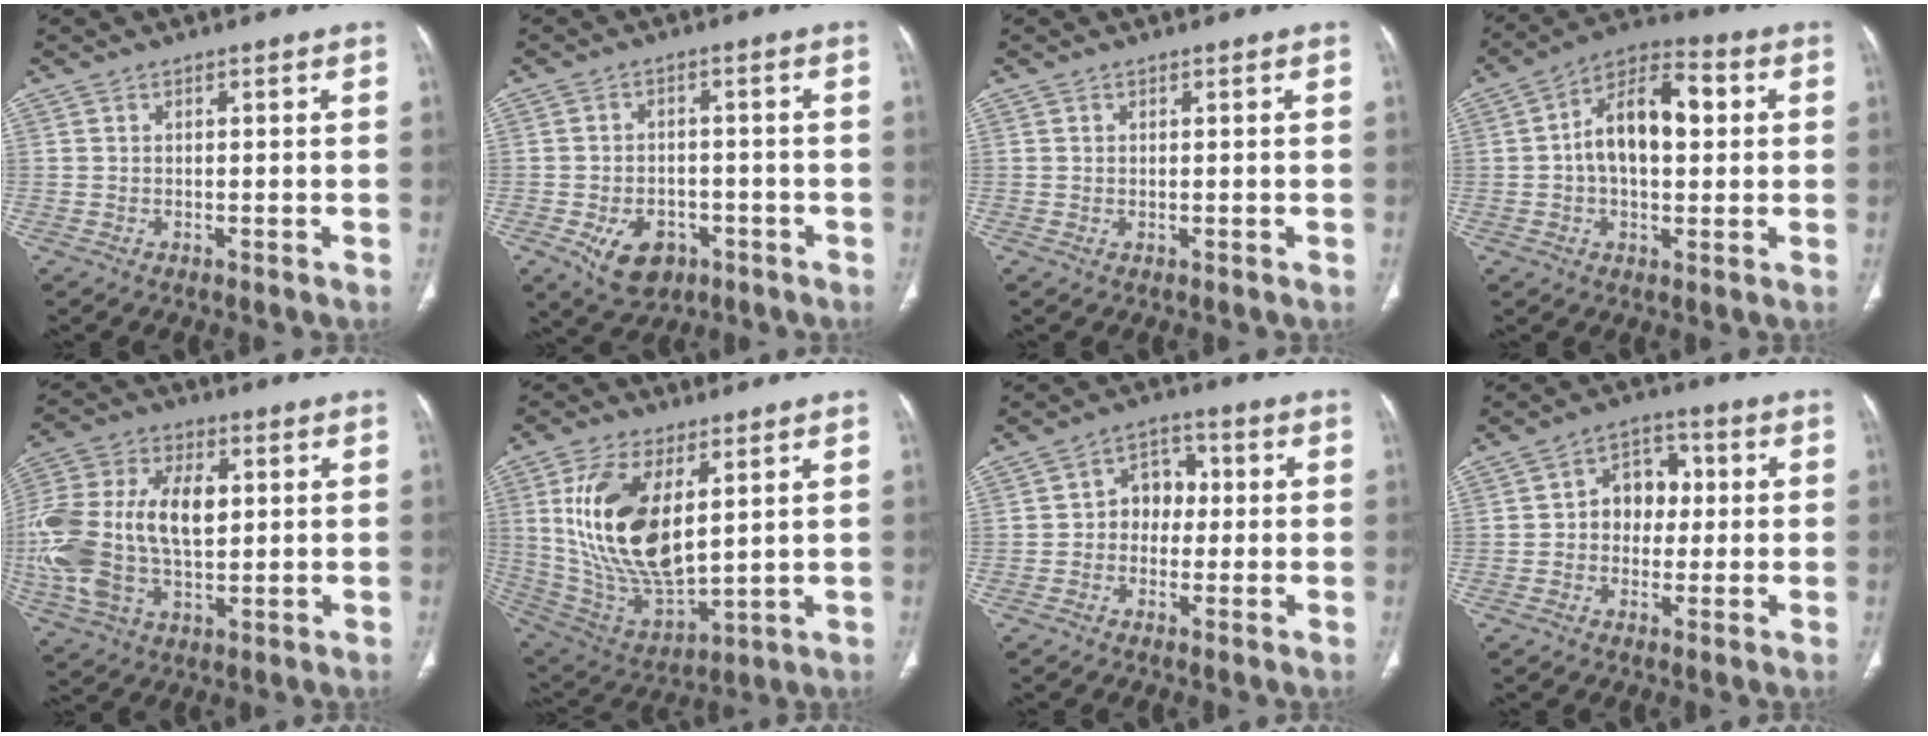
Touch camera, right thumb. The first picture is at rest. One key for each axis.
{"total": 8.6, "fx": -3.9, "fy": 6.0, "fz": 4.9, "tx": -0.066, "ty": 0.018, "tz": -0.051}
{"total": 0.0}
{"total": 14.0, "fx": 1.6, "fy": 7.9, "fz": 11.5, "tx": -0.174, "ty": 0.031, "tz": 0.018}
{"total": 21.7, "fx": 1.2, "fy": 12.8, "fz": 17.5, "tx": -0.387, "ty": 0.005, "tz": 0.023}
{"total": 20.2, "fx": 5.4, "fy": 10.0, "fz": 16.6, "tx": -0.310, "ty": -0.028, "tz": 0.117}
{"total": 6.7, "fx": -0.1, "fy": 5.4, "fz": 3.9, "tx": -0.024, "ty": 0.024, "tz": -0.012}
{"total": 8.2, "fx": 0.4, "fy": 6.4, "fz": 5.1, "tx": -0.037, "ty": 0.022, "tz": -0.001}